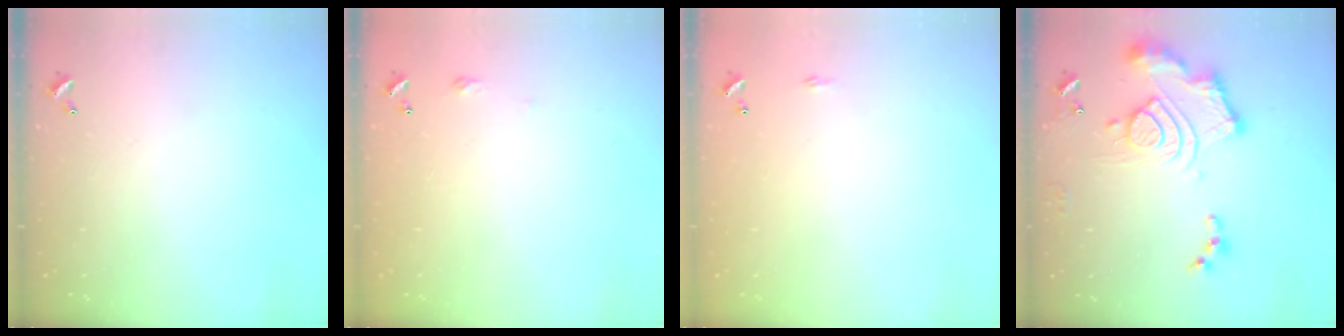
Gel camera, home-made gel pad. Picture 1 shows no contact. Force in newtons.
{"total": 2.7, "press": 2.6, "slide": 0.4}
{"total": 2.2, "press": 2.1, "slide": 0.4}
{"total": 16.2, "press": 16.1, "slide": 1.9}